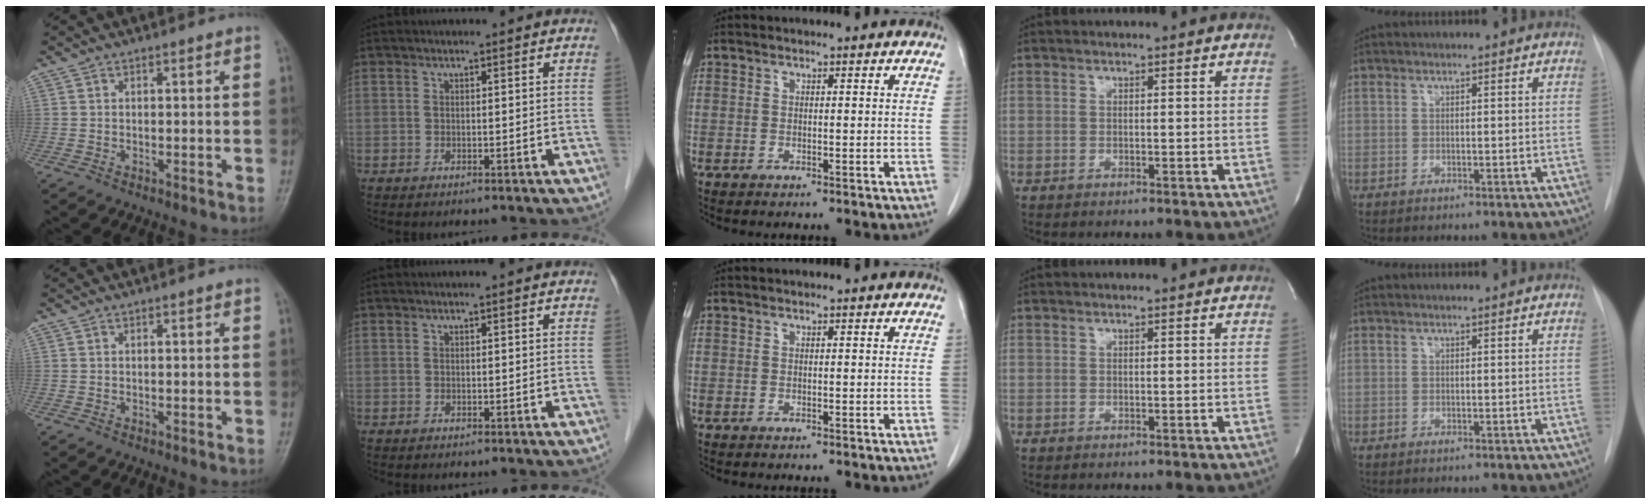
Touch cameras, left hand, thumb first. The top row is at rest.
{}